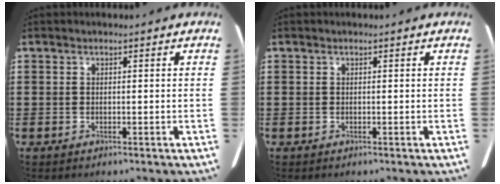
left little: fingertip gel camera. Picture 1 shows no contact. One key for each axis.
{"total": 0.0}